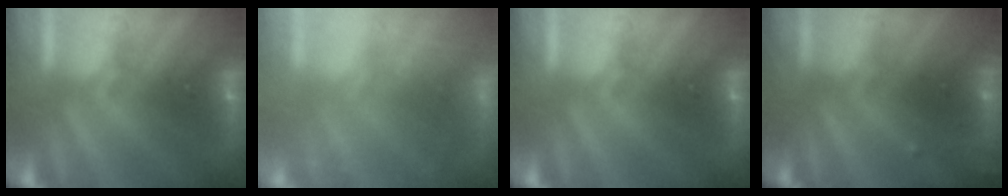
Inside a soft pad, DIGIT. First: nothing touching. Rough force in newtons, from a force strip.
{"total": 7.6}
{"total": 0.0}
{"total": 2.9}